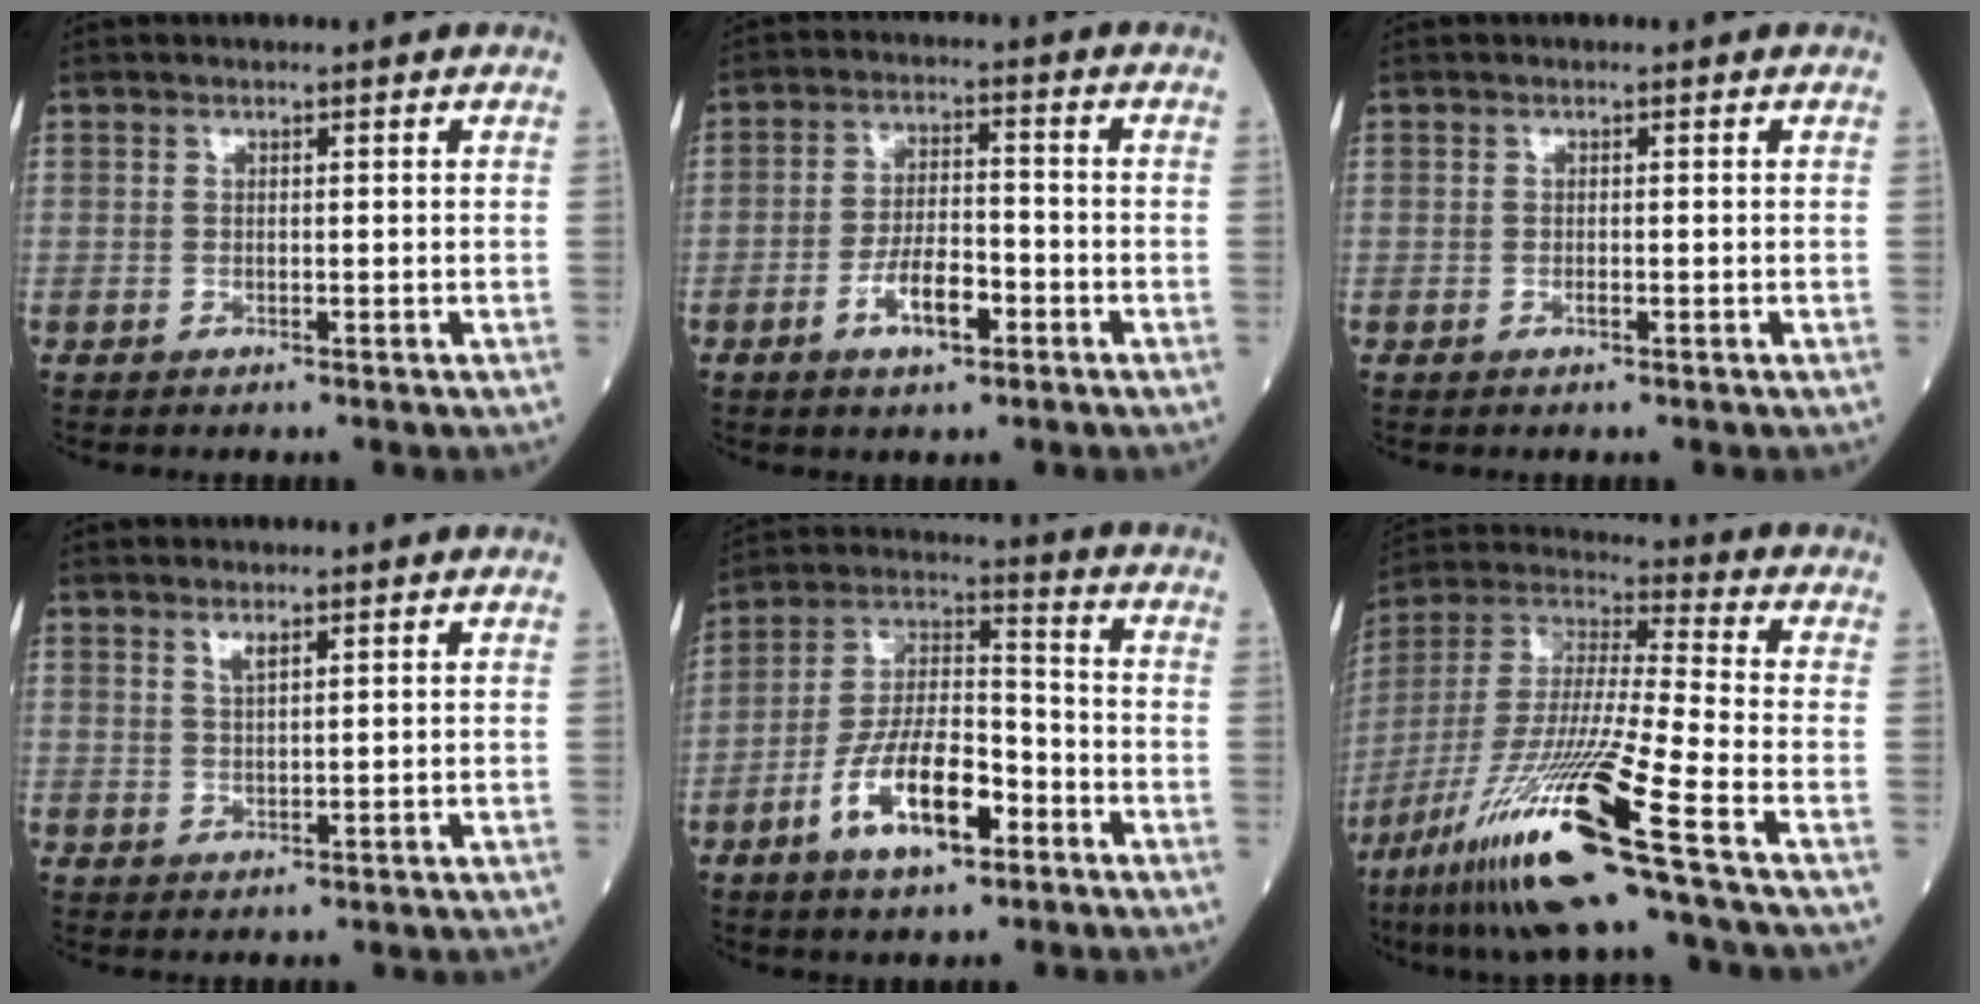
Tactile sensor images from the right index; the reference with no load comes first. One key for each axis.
{"total": 6.6, "fx": -3.1, "fy": 2.3, "fz": 5.4, "tx": -0.101, "ty": 0.006, "tz": -0.054}
{"total": 0.6, "fx": -0.3, "fy": 0.1, "fz": 0.5, "tx": -0.011, "ty": 0.001, "tz": -0.003}
{"total": 1.6, "fx": 1.1, "fy": 0.2, "fz": 1.2, "tx": -0.026, "ty": -0.002, "tz": 0.024}
{"total": 13.1, "fx": -6.1, "fy": 4.6, "fz": 10.6, "tx": -0.213, "ty": 0.009, "tz": -0.109}
{"total": 22.3, "fx": -12.4, "fy": -0.6, "fz": 18.5, "tx": -0.384, "ty": -0.052, "tz": -0.235}